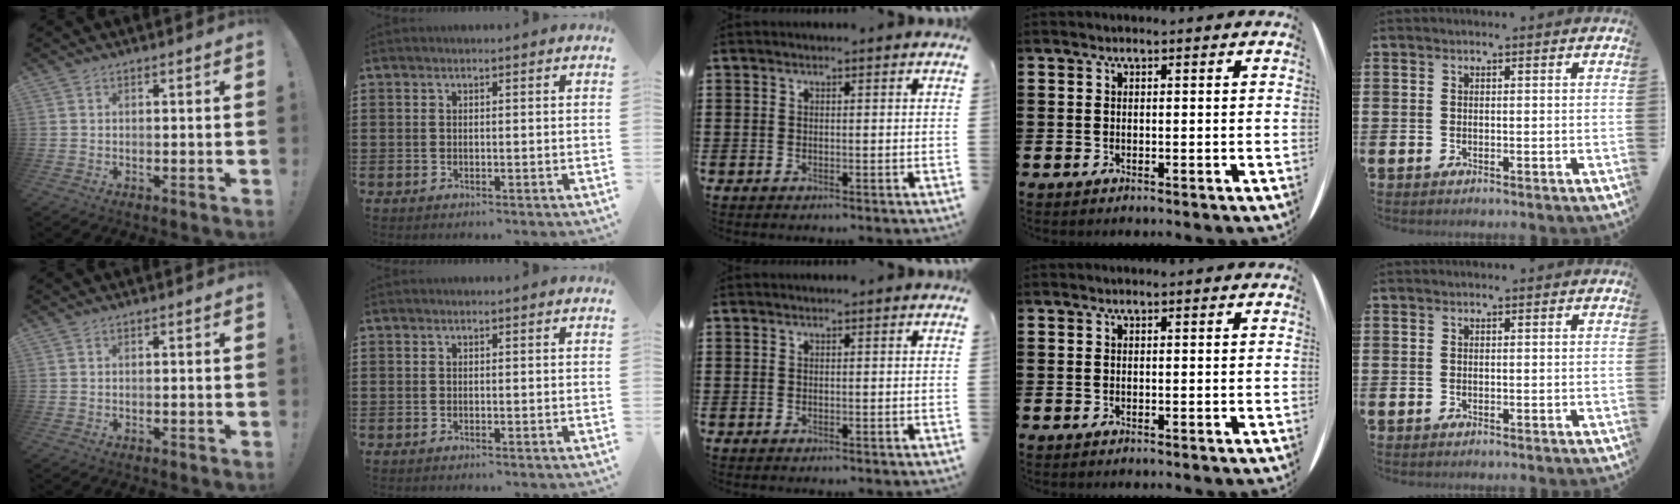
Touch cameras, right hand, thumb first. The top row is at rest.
{}